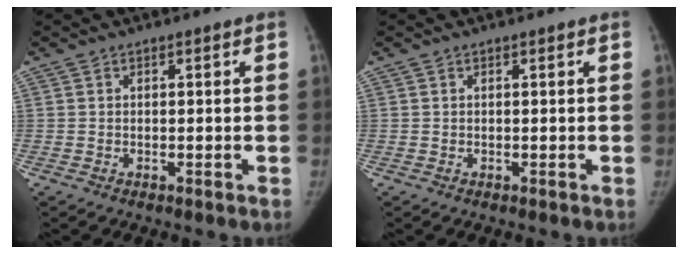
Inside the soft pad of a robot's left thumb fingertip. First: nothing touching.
{"total": 0.0}